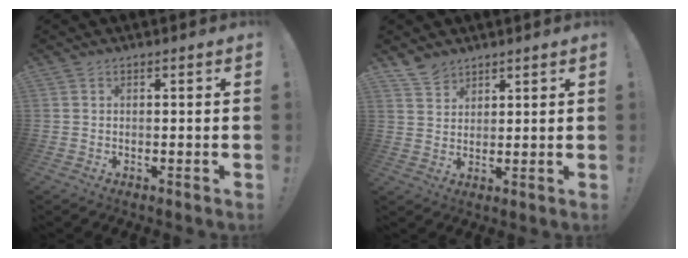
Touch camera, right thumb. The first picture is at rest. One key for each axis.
{"total": 5.1, "fx": 4.3, "fy": 2.7, "fz": 0.7, "tx": -0.011, "ty": -0.031, "tz": 0.082}